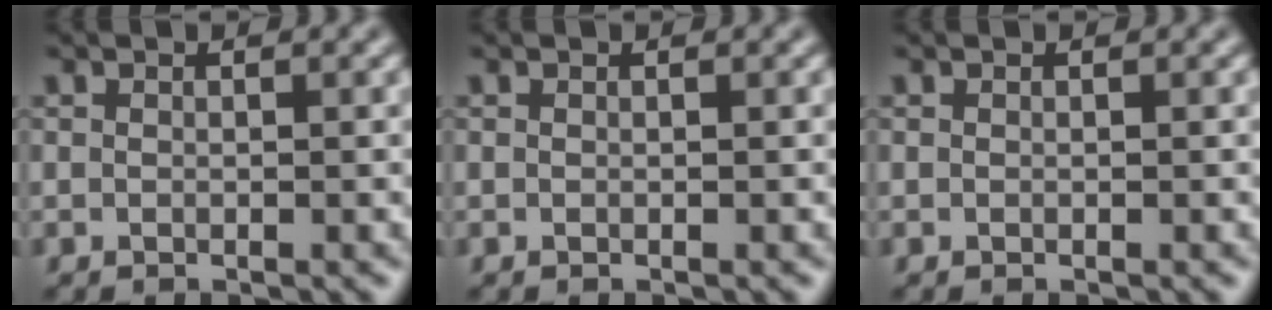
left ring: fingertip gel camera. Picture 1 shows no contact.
{"total": 0.0}
{"total": 0.0}